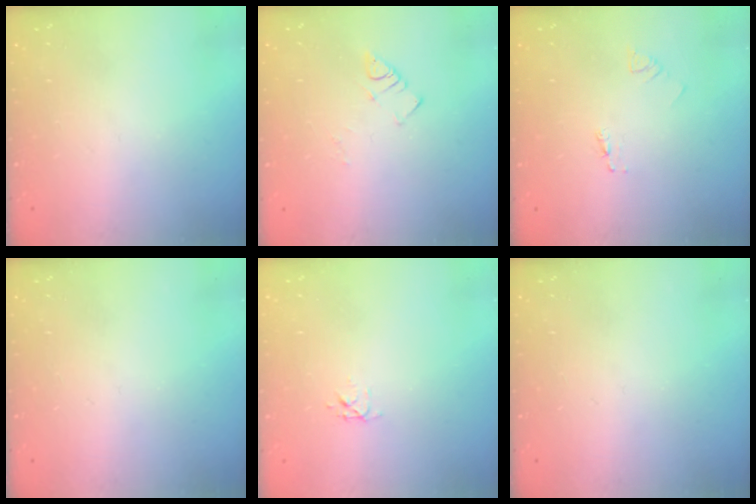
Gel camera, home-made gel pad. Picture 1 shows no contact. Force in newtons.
{"total": 4.0, "press": 4.0, "slide": 0.4}
{"total": 2.1, "press": 2.1, "slide": 0.1}
{"total": 0.0}
{"total": 3.2, "press": 3.2, "slide": 0.3}
{"total": 0.0}